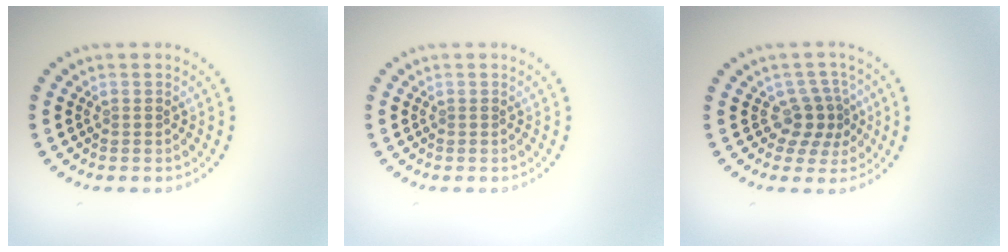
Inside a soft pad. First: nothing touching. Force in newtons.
{"total": 0.0}
{"total": 2.9, "press": 2.3, "slide": 1.9}